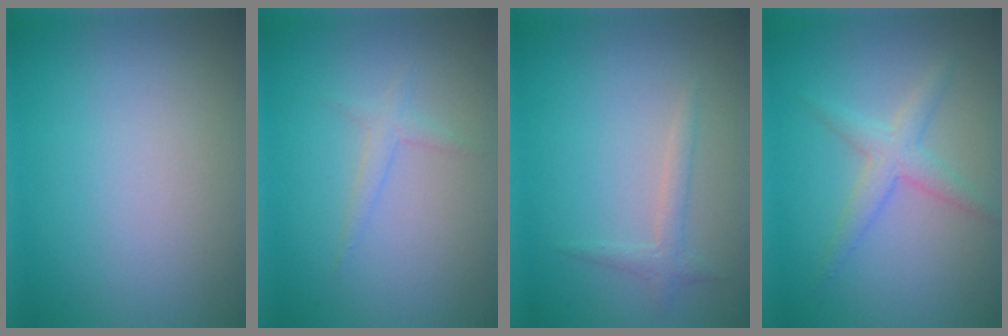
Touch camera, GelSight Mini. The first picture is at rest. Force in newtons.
{"total": 1.2, "press": 1.2, "slide": 0.0}
{"total": 1.4, "press": 1.4, "slide": 0.1}
{"total": 2.5, "press": 2.5, "slide": 0.1}